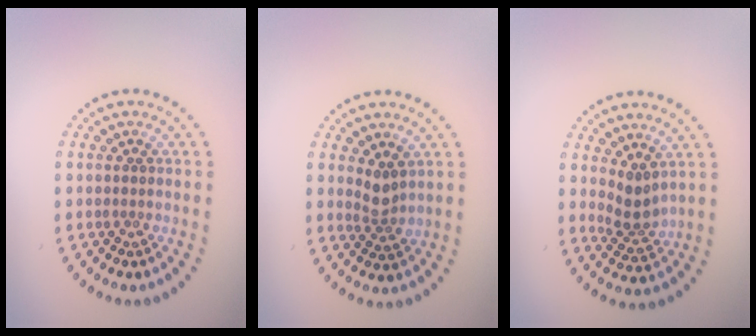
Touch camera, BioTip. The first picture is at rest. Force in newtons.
{"total": 1.9, "press": 1.4, "slide": 1.3}
{"total": 2.3, "press": 1.7, "slide": 1.6}